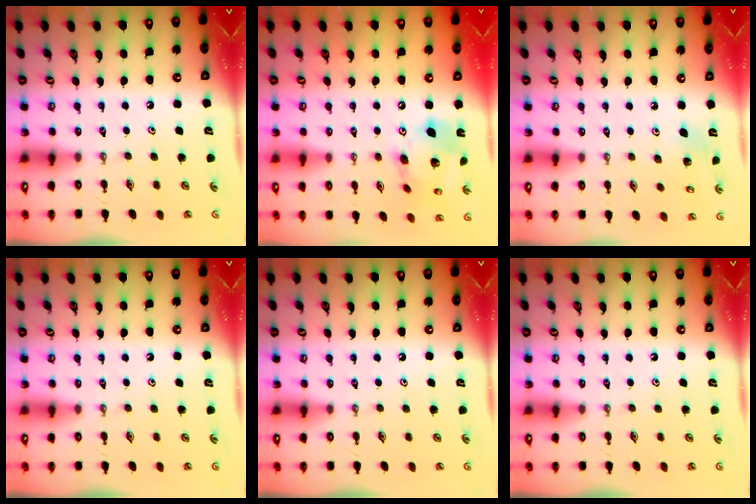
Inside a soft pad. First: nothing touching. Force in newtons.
{"total": 16.1, "press": 16.0, "slide": 1.9}
{"total": 5.3, "press": 4.8, "slide": 2.3}
{"total": 0.0}
{"total": 0.0}
{"total": 0.0}